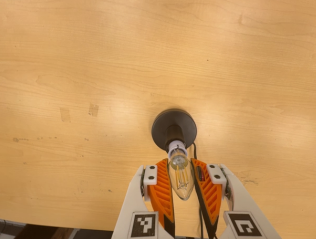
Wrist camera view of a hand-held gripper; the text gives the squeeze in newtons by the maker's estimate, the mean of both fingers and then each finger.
{"total": 12.5, "left": 12.0, "right": 13.1}